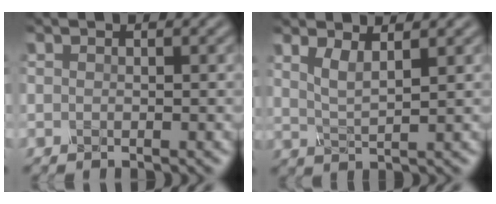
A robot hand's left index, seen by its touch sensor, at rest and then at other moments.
{"total": 2.6, "force": [1.2, 0.7, 2.2], "torque": [-0.044, -0.006, 0.024]}